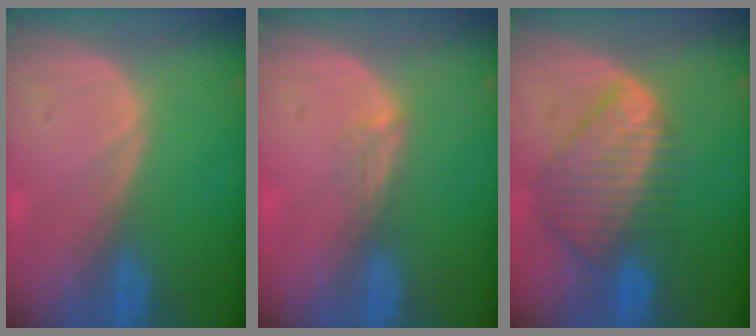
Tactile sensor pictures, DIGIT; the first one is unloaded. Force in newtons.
{"total": 1.8, "press": 1.3, "slide": 1.2}
{"total": 9.0, "press": 7.7, "slide": 4.5}